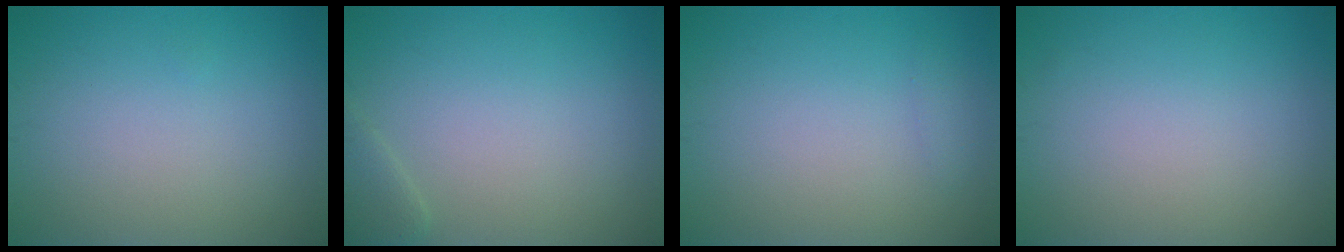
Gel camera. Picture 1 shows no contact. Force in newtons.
{"total": 1.3, "press": 1.3, "slide": 0.0}
{"total": 0.5, "press": 0.5, "slide": 0.1}
{"total": 0.0}